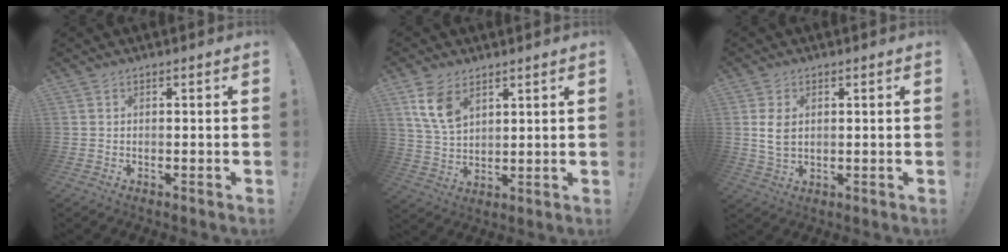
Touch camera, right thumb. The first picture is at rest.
{"total": 9.8, "force": [5.4, 6.0, 5.5], "torque": [-0.100, -0.016, 0.108]}
{"total": 5.1, "force": [1.2, 3.2, 3.8], "torque": [-0.070, -0.004, 0.020]}